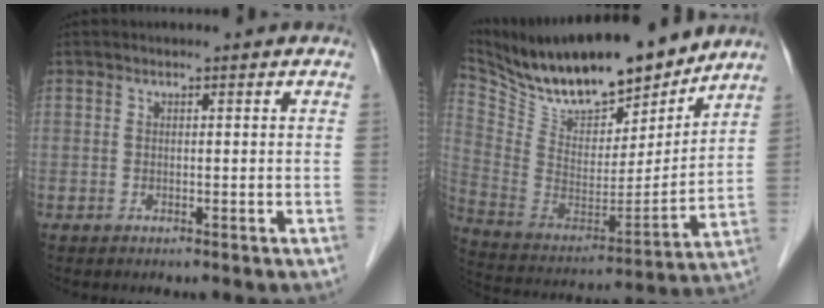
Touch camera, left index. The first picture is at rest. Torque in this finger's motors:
{"motor_torque": [0.23, -0.24, 0.19, 0.03]}